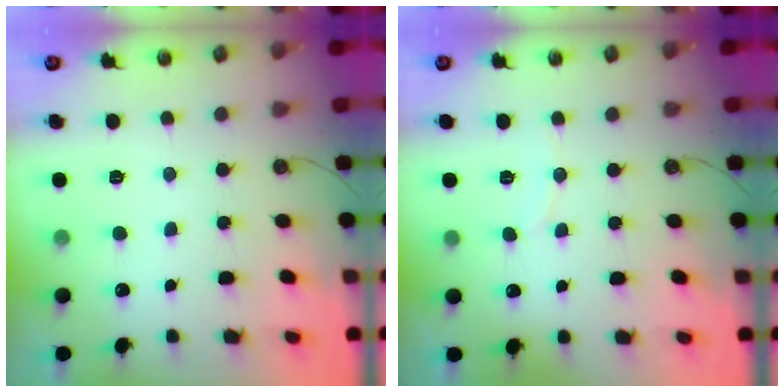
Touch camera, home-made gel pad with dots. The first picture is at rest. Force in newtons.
{"total": 3.2, "press": 3.1, "slide": 0.3}